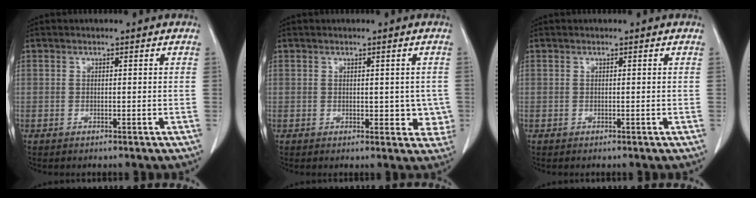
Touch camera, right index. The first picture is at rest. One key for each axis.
{"total": 3.7, "fx": 0.0, "fy": 2.4, "fz": 2.8, "tx": -0.013, "ty": 0.002, "tz": 0.003}
{"total": 0.0}